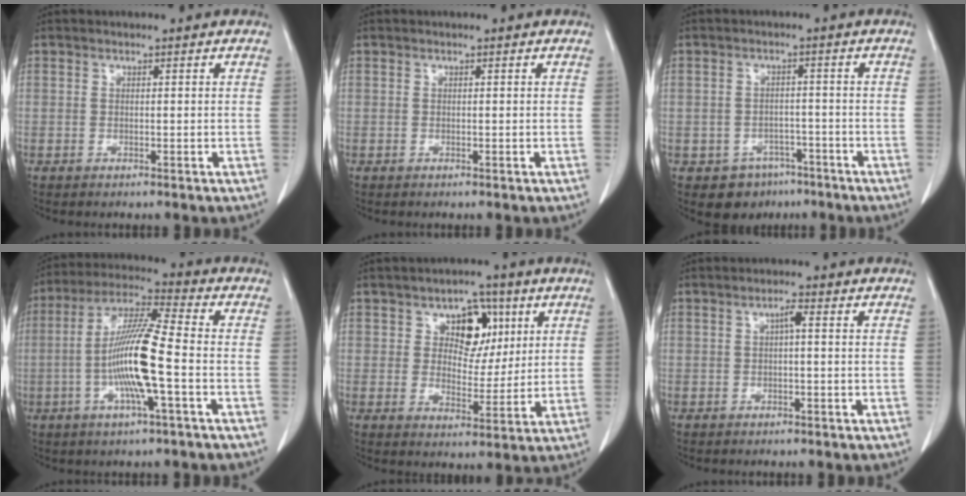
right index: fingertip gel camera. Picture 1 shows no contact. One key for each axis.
{"total": 0.0}
{"total": 5.8, "fx": -3.5, "fy": 4.5, "fz": 0.6, "tx": 0.001, "ty": 0.015, "tz": -0.043}
{"total": 12.6, "fx": -2.6, "fy": 0.5, "fz": 12.4, "tx": -0.242, "ty": 0.001, "tz": -0.056}
{"total": 7.6, "fx": 3.0, "fy": 5.0, "fz": 4.9, "tx": -0.063, "ty": 0.015, "tz": 0.049}
{"total": 1.5, "fx": 0.1, "fy": 0.2, "fz": 1.5, "tx": -0.025, "ty": 0.004, "tz": 0.002}